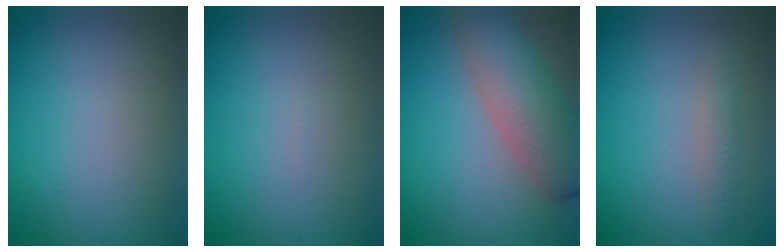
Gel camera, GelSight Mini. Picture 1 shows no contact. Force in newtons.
{"total": 0.0}
{"total": 6.3, "press": 6.3, "slide": 0.6}
{"total": 1.4, "press": 1.4, "slide": 0.0}